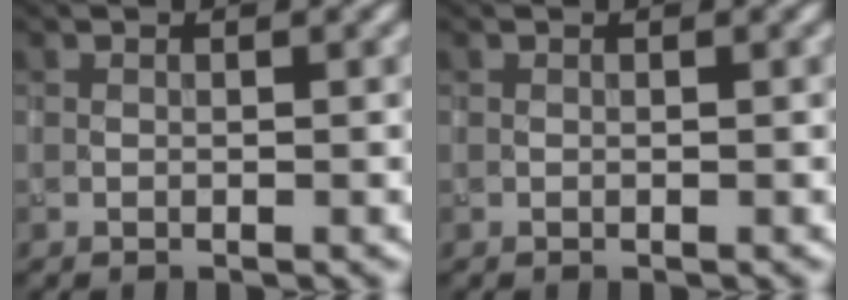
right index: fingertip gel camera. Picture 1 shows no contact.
{"total": 0.0}